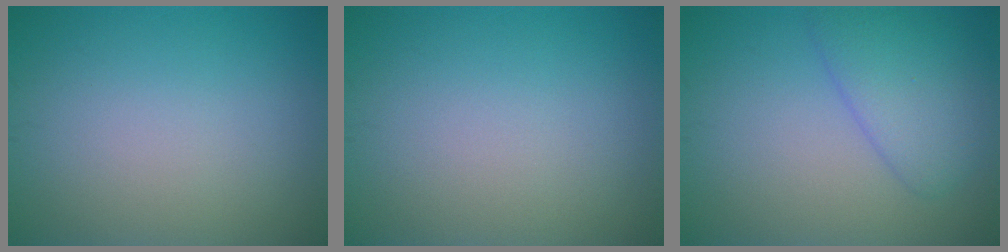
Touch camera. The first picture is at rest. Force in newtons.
{"total": 0.0}
{"total": 3.8, "press": 3.8, "slide": 0.2}